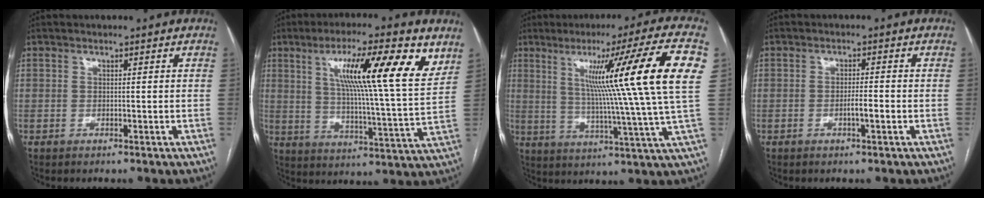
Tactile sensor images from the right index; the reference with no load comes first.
{"total": 17.2, "force": [7.9, 0.6, 15.3], "torque": [-0.238, 0.005, 0.113]}
{"total": 20.2, "force": [5.4, -2.7, 19.3], "torque": [-0.274, -0.004, 0.065]}
{"total": 2.4, "force": [-0.8, 0.2, 2.3], "torque": [-0.038, 0.001, -0.013]}